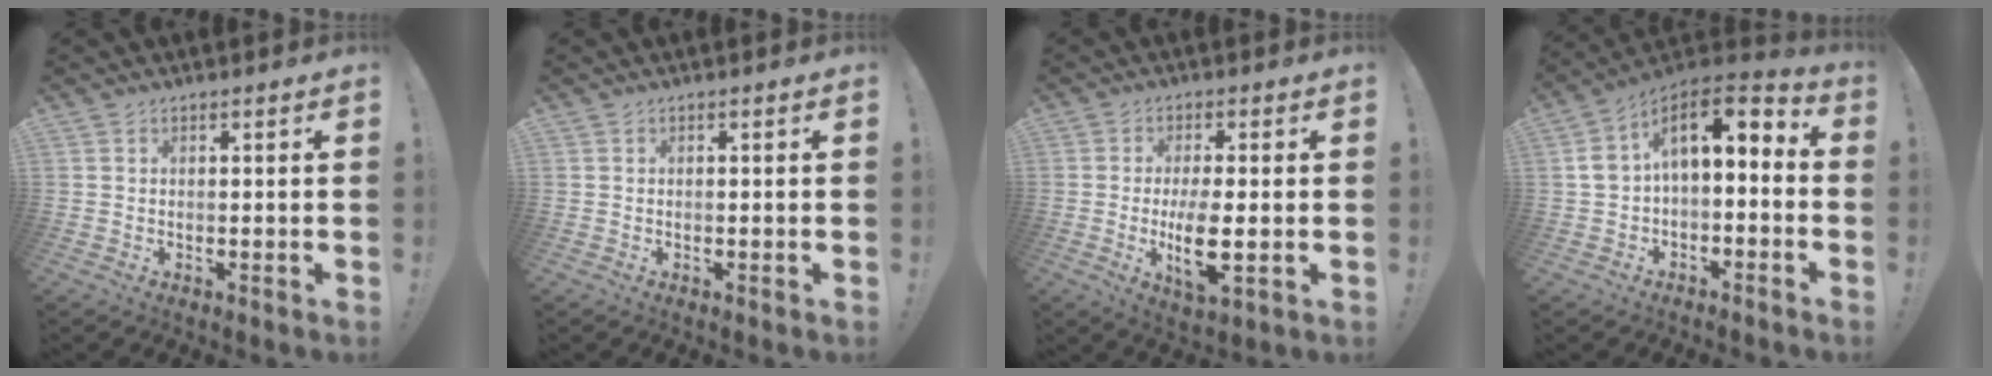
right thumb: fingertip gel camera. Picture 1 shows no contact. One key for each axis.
{"total": 0.0}
{"total": 9.6, "fx": -1.4, "fy": 2.9, "fz": 9.0, "tx": -0.167, "ty": -0.015, "tz": -0.026}
{"total": 8.8, "fx": 1.2, "fy": 5.8, "fz": 6.5, "tx": -0.106, "ty": 0.000, "tz": 0.024}